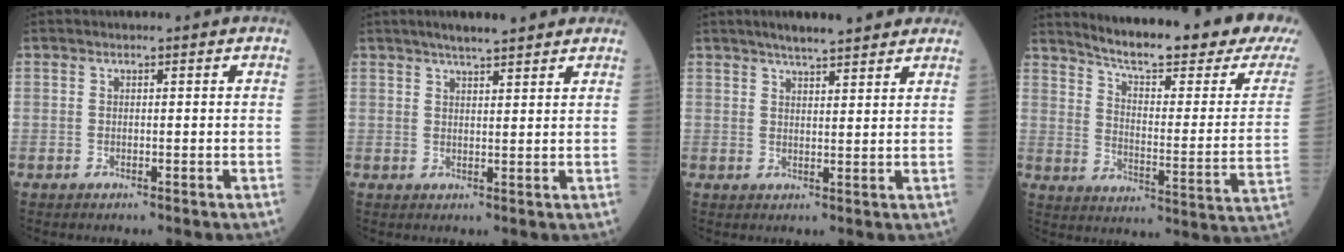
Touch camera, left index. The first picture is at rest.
{"total": 6.8, "force": [5.6, 0.8, 3.8], "torque": [-0.055, 0.026, 0.083]}
{"total": 8.4, "force": [7.0, 1.2, 4.5], "torque": [-0.062, 0.025, 0.096]}
{"total": 23.0, "force": [20.0, 1.3, 11.4], "torque": [-0.167, -0.073, 0.258]}